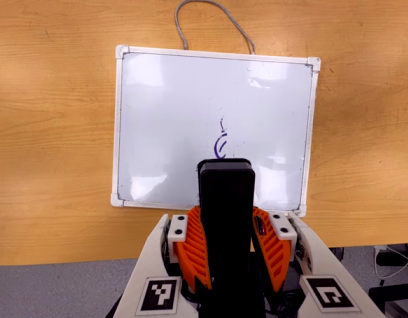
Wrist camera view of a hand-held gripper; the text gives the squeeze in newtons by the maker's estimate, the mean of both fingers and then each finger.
{"total": 9.5, "left": 8.1, "right": 11.0}